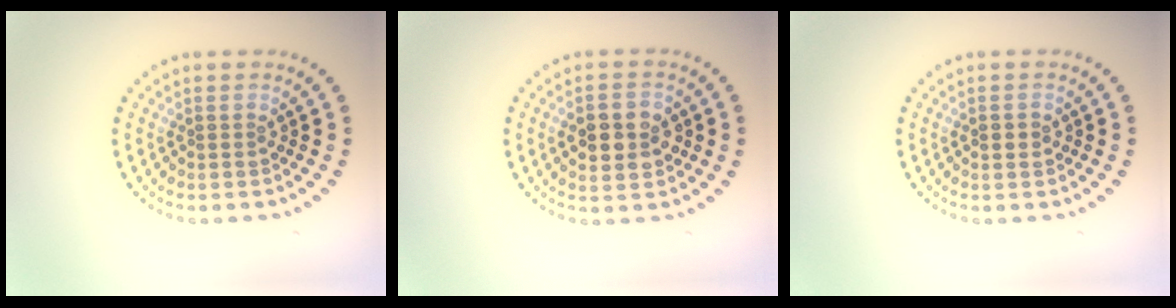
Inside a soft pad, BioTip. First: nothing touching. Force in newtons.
{"total": 4.6, "press": 4.6, "slide": 0.2}
{"total": 1.5, "press": 1.5, "slide": 0.1}